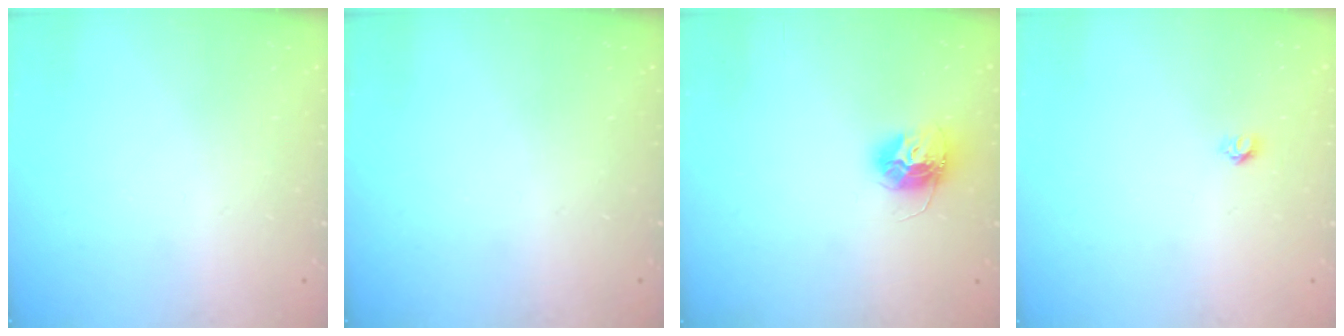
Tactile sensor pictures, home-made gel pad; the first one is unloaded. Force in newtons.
{"total": 0.0}
{"total": 12.4, "press": 12.4, "slide": 1.0}
{"total": 3.9, "press": 3.9, "slide": 0.3}